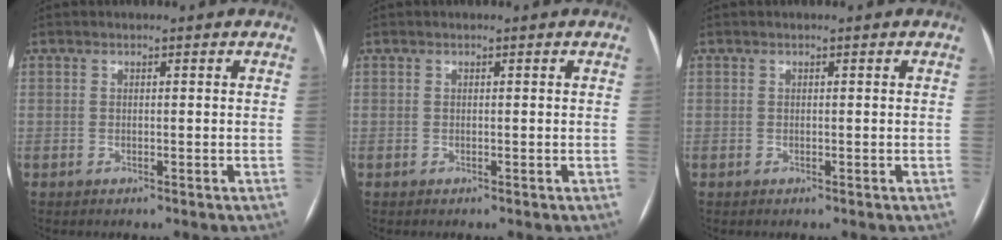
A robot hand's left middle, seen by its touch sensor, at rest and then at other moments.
{"total": 0.0}
{"total": 0.0}